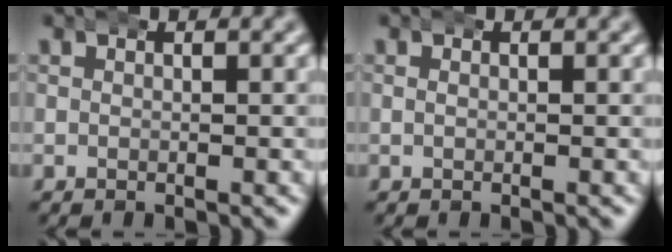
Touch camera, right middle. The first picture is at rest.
{"total": 0.0}